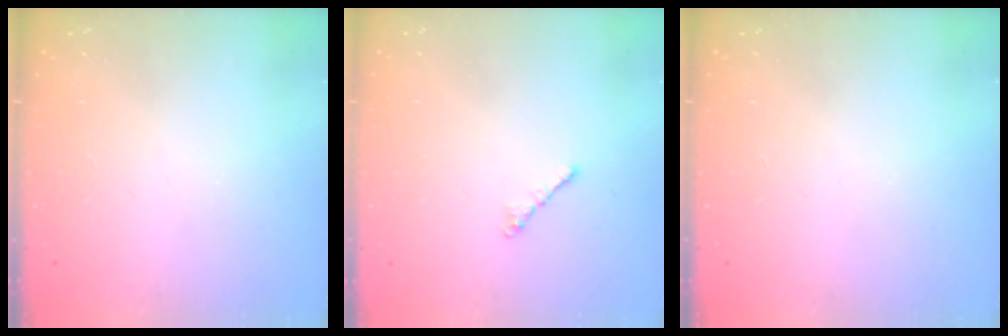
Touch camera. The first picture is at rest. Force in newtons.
{"total": 1.8, "press": 1.7, "slide": 0.6}
{"total": 0.0}